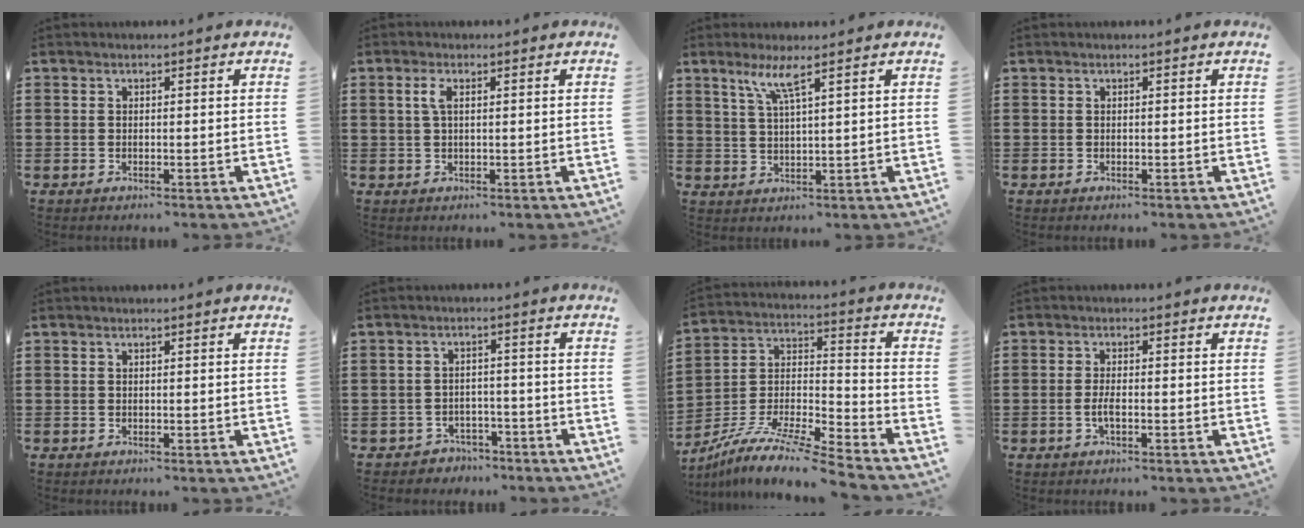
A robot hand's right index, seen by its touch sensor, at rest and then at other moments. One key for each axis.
{"total": 2.1, "fx": 0.5, "fy": 0.7, "fz": 1.9, "tx": -0.047, "ty": 0.002, "tz": 0.004}
{"total": 4.6, "fx": 2.7, "fy": -0.1, "fz": 3.7, "tx": -0.082, "ty": 0.001, "tz": 0.045}
{"total": 0.0}
{"total": 0.0}
{"total": 2.8, "fx": -2.5, "fy": 1.1, "fz": 0.0, "tx": -0.011, "ty": 0.004, "tz": -0.054}
{"total": 9.9, "fx": -8.8, "fy": 0.6, "fz": 4.4, "tx": -0.098, "ty": 0.000, "tz": -0.183}
{"total": 2.5, "fx": -0.7, "fy": 0.6, "fz": 2.3, "tx": -0.050, "ty": -0.002, "tz": -0.015}